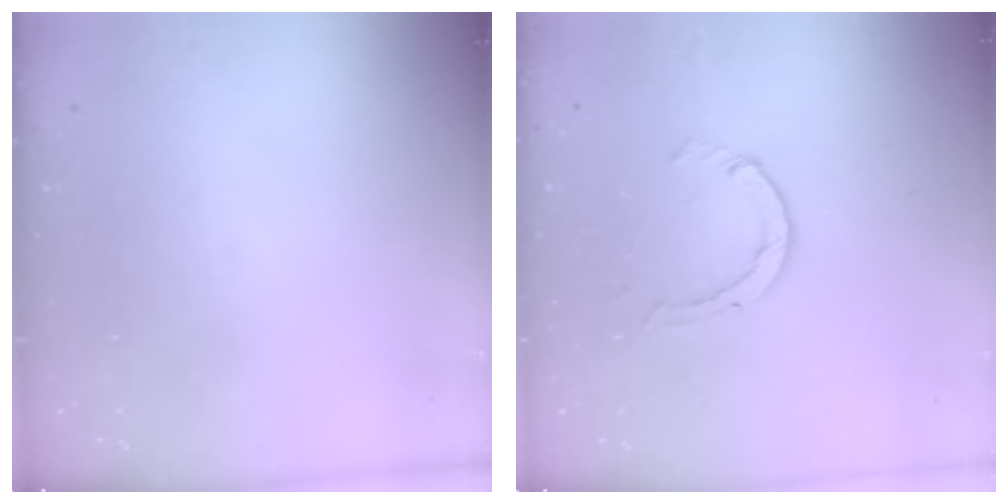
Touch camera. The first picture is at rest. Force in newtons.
{"total": 2.6, "press": 2.5, "slide": 0.3}